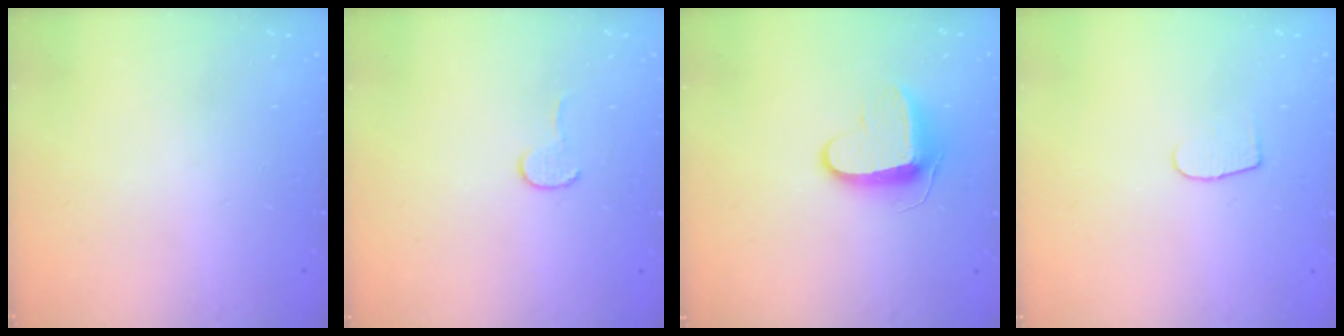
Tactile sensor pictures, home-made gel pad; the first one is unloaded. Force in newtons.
{"total": 4.1, "press": 4.1, "slide": 0.4}
{"total": 9.4, "press": 9.4, "slide": 0.2}
{"total": 5.2, "press": 5.1, "slide": 0.6}